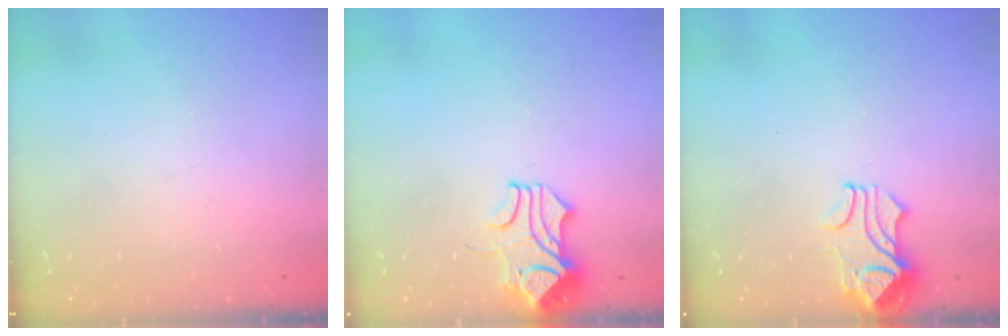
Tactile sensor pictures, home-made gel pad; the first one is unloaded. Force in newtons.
{"total": 1.9, "press": 1.8, "slide": 0.7}
{"total": 2.1, "press": 2.0, "slide": 0.7}